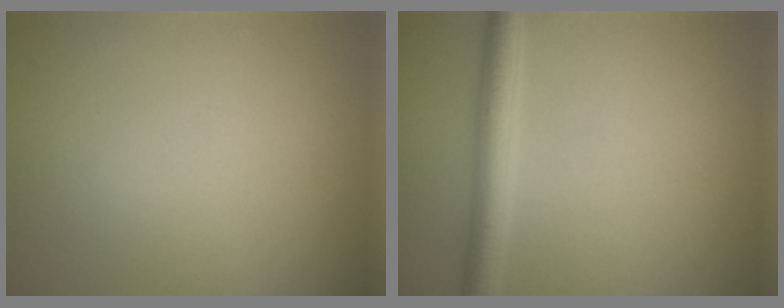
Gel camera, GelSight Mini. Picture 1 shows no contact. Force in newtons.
{"total": 3.8, "press": 3.8, "slide": 0.1}